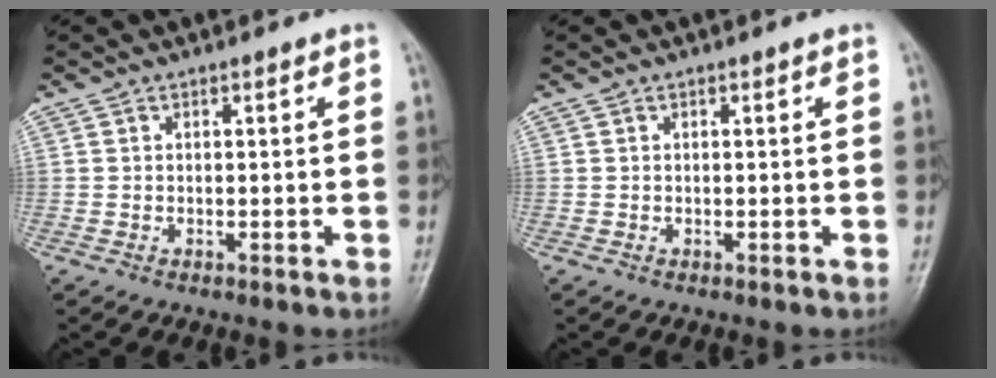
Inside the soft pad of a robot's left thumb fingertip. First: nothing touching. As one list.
[{"total": 0.0}]